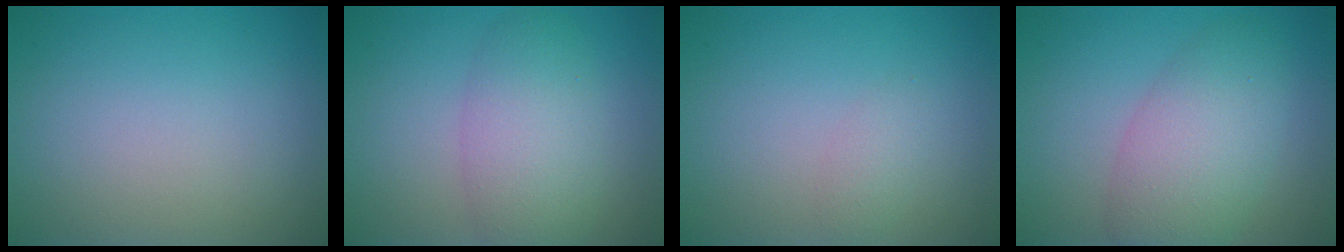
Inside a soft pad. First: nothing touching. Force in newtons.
{"total": 5.0, "press": 5.0, "slide": 0.3}
{"total": 1.1, "press": 1.1, "slide": 0.1}
{"total": 5.8, "press": 5.8, "slide": 0.1}